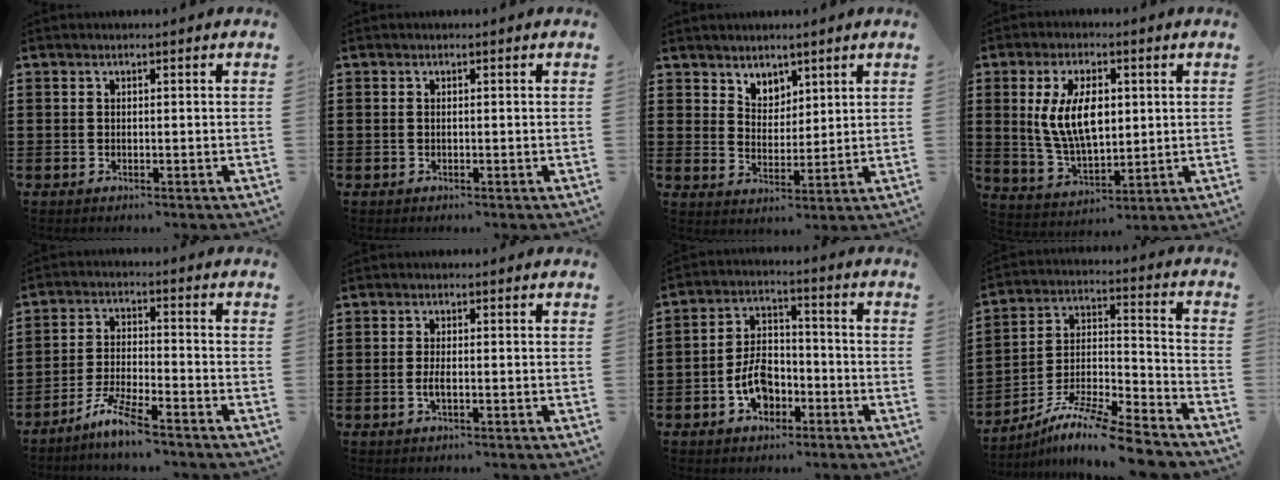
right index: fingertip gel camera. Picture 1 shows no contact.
{"total": 0.0}
{"total": 4.1, "force": [3.3, 2.3, 0.0], "torque": [-0.016, -0.001, 0.063]}
{"total": 9.9, "force": [1.8, 4.9, 8.4], "torque": [-0.171, 0.007, 0.029]}
{"total": 6.1, "force": [-5.2, -0.1, 3.2], "torque": [-0.080, -0.012, -0.104]}
{"total": 1.9, "force": [-0.6, 0.4, 1.8], "torque": [-0.032, -0.001, -0.010]}
{"total": 6.8, "force": [-2.9, 4.2, 4.4], "torque": [-0.086, 0.005, -0.058]}
{"total": 10.0, "force": [-8.6, 0.8, 4.9], "torque": [-0.090, 0.009, -0.172]}